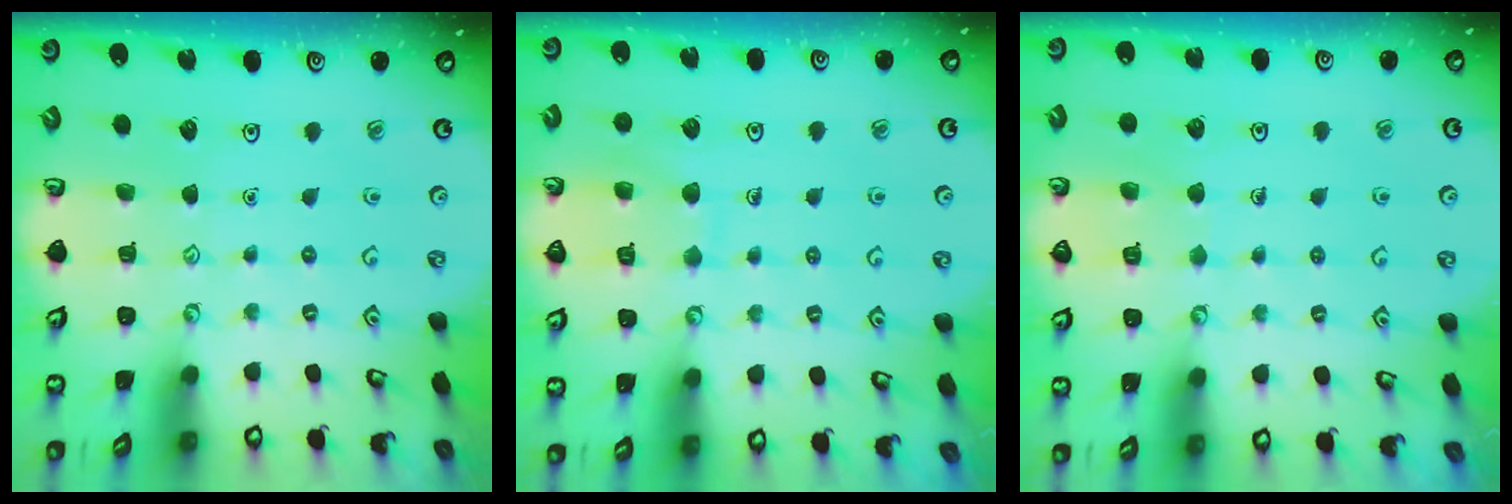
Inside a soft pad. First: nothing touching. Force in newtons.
{"total": 8.4, "press": 8.3, "slide": 0.6}
{"total": 6.0, "press": 6.0, "slide": 0.5}